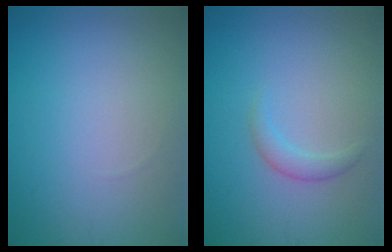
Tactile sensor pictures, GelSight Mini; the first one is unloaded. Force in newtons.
{"total": 1.4, "press": 1.4, "slide": 0.2}